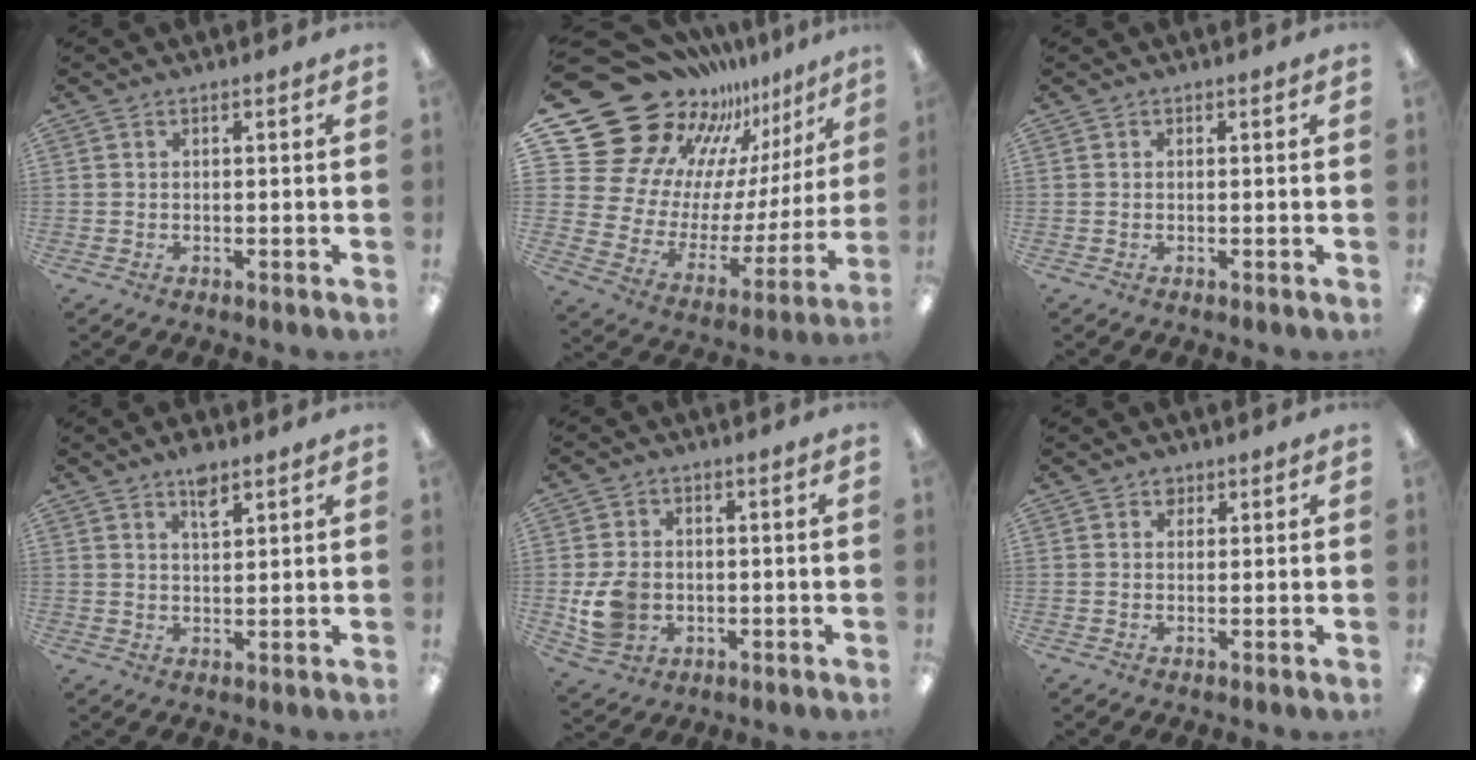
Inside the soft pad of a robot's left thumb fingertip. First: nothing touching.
{"total": 23.3, "force": [17.2, 13.7, 7.7], "torque": [-0.124, -0.158, 0.346]}
{"total": 0.0}
{"total": 4.5, "force": [3.2, 1.6, 2.7], "torque": [-0.037, -0.014, 0.053]}
{"total": 8.4, "force": [-1.2, 7.1, 4.3], "torque": [-0.086, 0.010, -0.018]}
{"total": 1.7, "force": [1.1, 1.3, 0.4], "torque": [0.007, -0.005, 0.018]}